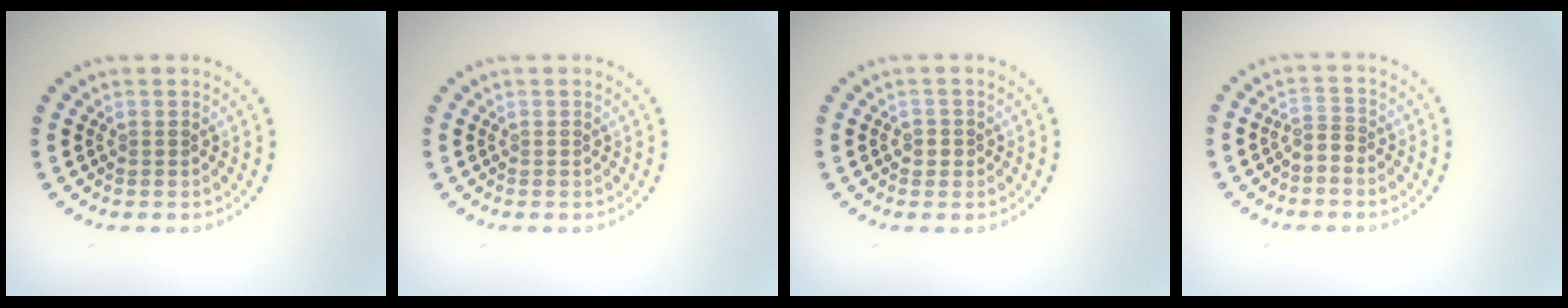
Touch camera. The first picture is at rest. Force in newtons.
{"total": 0.0}
{"total": 1.1, "press": 1.0, "slide": 0.5}
{"total": 1.6, "press": 1.2, "slide": 1.1}